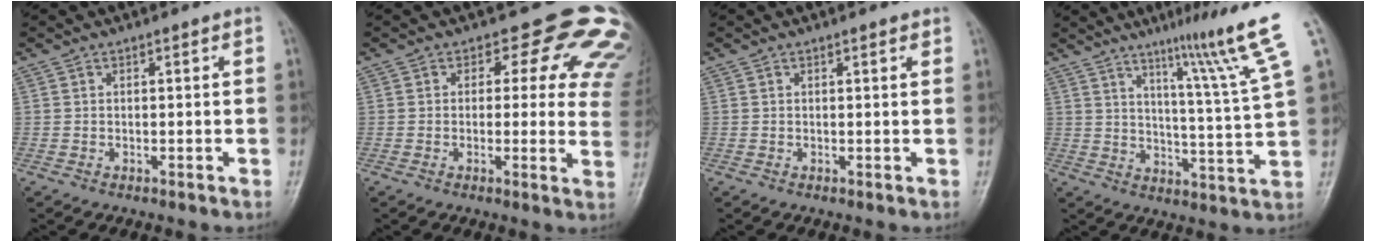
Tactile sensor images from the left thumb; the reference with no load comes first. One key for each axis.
{"total": 13.8, "fx": 8.5, "fy": 7.6, "fz": 7.7, "tx": -0.022, "ty": -0.030, "tz": 0.063}
{"total": 0.9, "fx": 0.6, "fy": 0.2, "fz": 0.6, "tx": -0.008, "ty": -0.002, "tz": 0.007}
{"total": 14.5, "fx": 8.5, "fy": -1.7, "fz": 11.6, "tx": -0.164, "ty": -0.059, "tz": 0.123}